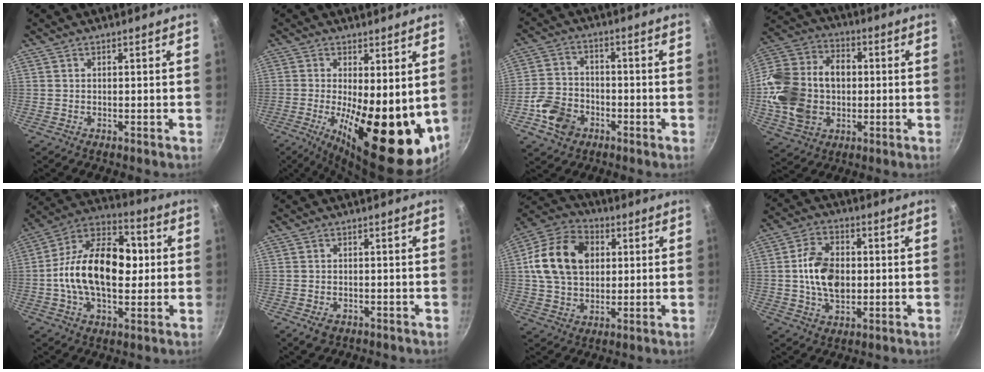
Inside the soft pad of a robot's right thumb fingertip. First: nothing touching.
{"total": 19.5, "force": [-1.4, 7.8, 17.9], "torque": [-0.237, -0.030, -0.010]}
{"total": 9.0, "force": [-3.9, 6.9, 4.3], "torque": [-0.068, 0.027, -0.078]}
{"total": 21.0, "force": [-0.7, 15.8, 13.8], "torque": [-0.259, 0.035, -0.010]}
{"total": 21.0, "force": [0.1, 12.8, 16.6], "torque": [-0.254, 0.032, -0.018]}
{"total": 3.2, "force": [-1.6, 2.2, 1.8], "torque": [-0.030, 0.005, -0.019]}
{"total": 16.7, "force": [3.2, 12.3, 10.8], "torque": [-0.173, 0.013, 0.046]}
{"total": 11.2, "force": [0.1, 7.4, 8.3], "torque": [-0.132, 0.008, -0.003]}